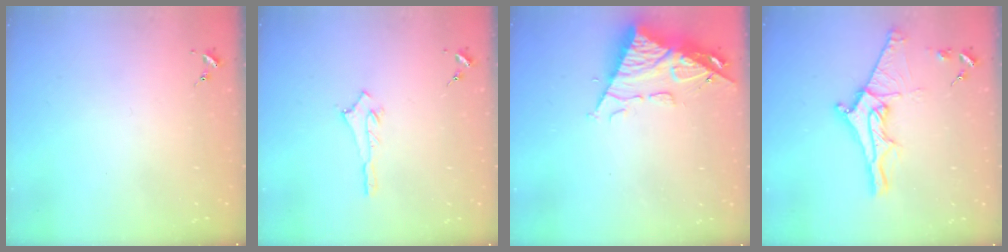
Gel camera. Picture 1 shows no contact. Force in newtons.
{"total": 2.9, "press": 2.9, "slide": 0.2}
{"total": 13.0, "press": 12.9, "slide": 1.4}
{"total": 14.1, "press": 14.1, "slide": 1.1}